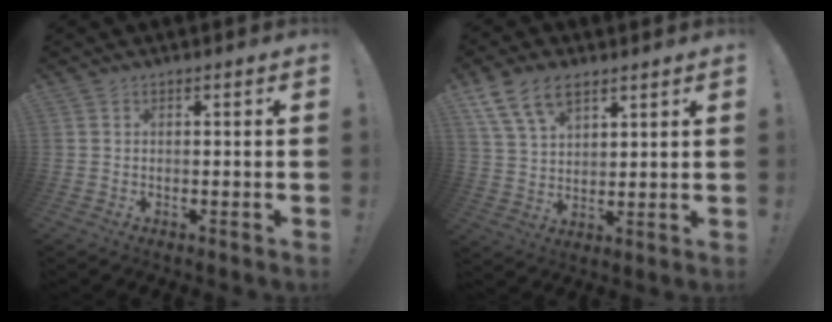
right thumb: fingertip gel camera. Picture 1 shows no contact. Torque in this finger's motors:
{"motor_torque": [0.04, 1.71, 0.49, 0.56, 0.02]}